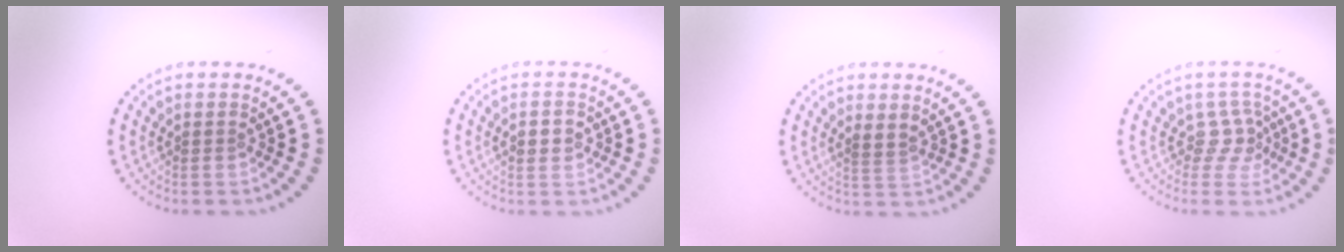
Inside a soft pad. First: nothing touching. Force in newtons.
{"total": 2.4, "press": 2.4, "slide": 0.1}
{"total": 1.3, "press": 1.1, "slide": 0.6}
{"total": 2.2, "press": 1.5, "slide": 1.6}